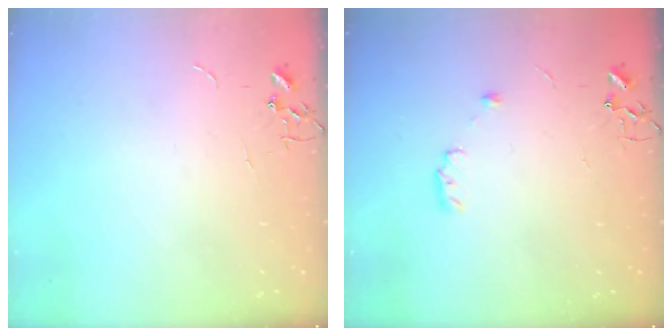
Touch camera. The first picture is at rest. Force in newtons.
{"total": 6.1, "press": 5.9, "slide": 1.6}